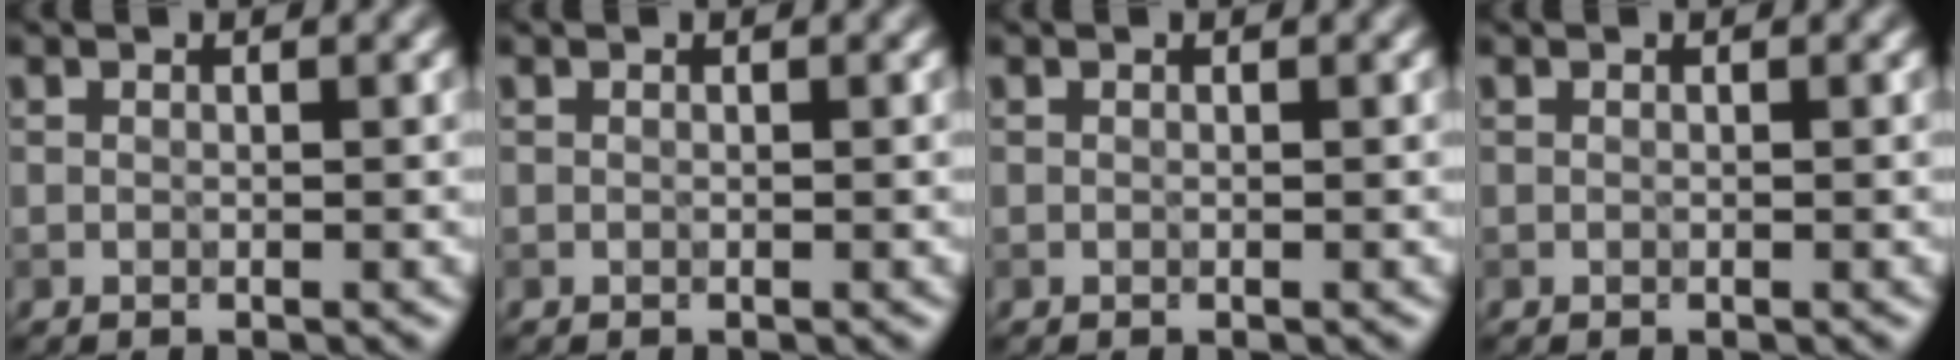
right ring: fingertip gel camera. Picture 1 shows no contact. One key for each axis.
{"total": 0.0}
{"total": 0.0}
{"total": 0.0}